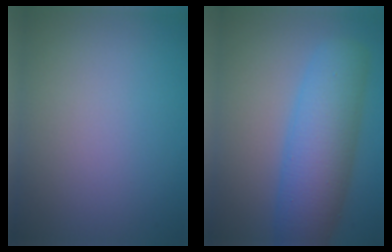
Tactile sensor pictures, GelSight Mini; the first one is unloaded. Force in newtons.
{"total": 7.6, "press": 7.6, "slide": 0.2}